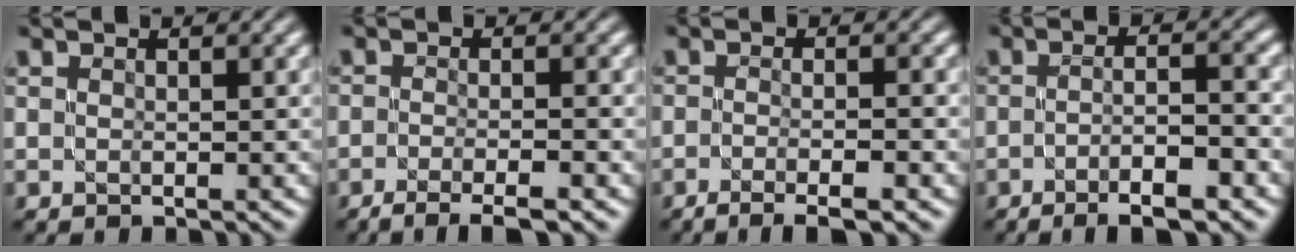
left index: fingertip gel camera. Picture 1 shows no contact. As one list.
[{"total": 4.3, "force": [-2.9, 0.7, 3.2], "torque": [-0.049, -0.003, -0.051]}, {"total": 4.4, "force": [-2.5, 0.7, 3.5], "torque": [-0.048, -0.002, -0.042]}, {"total": 6.1, "force": [-2.7, 1.2, 5.3], "torque": [-0.077, 0.005, -0.041]}]